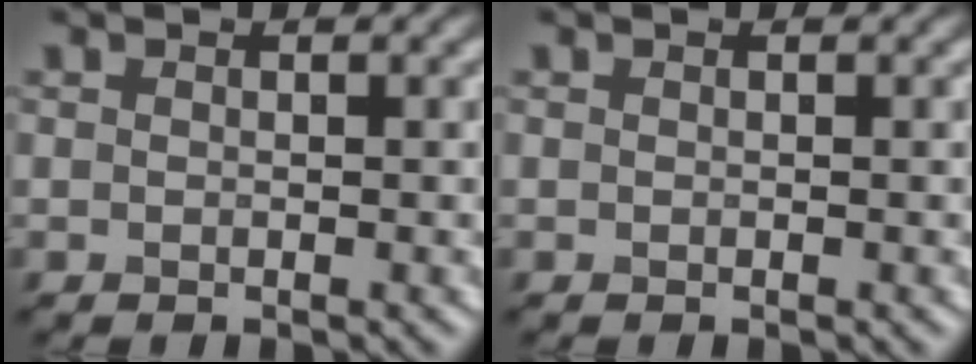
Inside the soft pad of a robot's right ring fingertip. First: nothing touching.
{"total": 0.0}